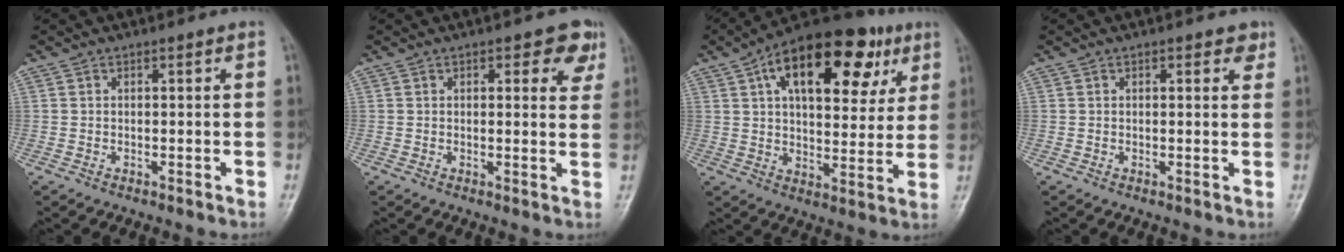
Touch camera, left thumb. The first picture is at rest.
{"total": 5.3, "force": [2.7, 2.6, 3.8], "torque": [-0.013, -0.009, 0.024]}
{"total": 23.6, "force": [10.0, 11.6, 17.9], "torque": [-0.234, 0.007, 0.152]}
{"total": 2.3, "force": [1.3, 1.2, 1.5], "torque": [-0.006, -0.004, 0.013]}